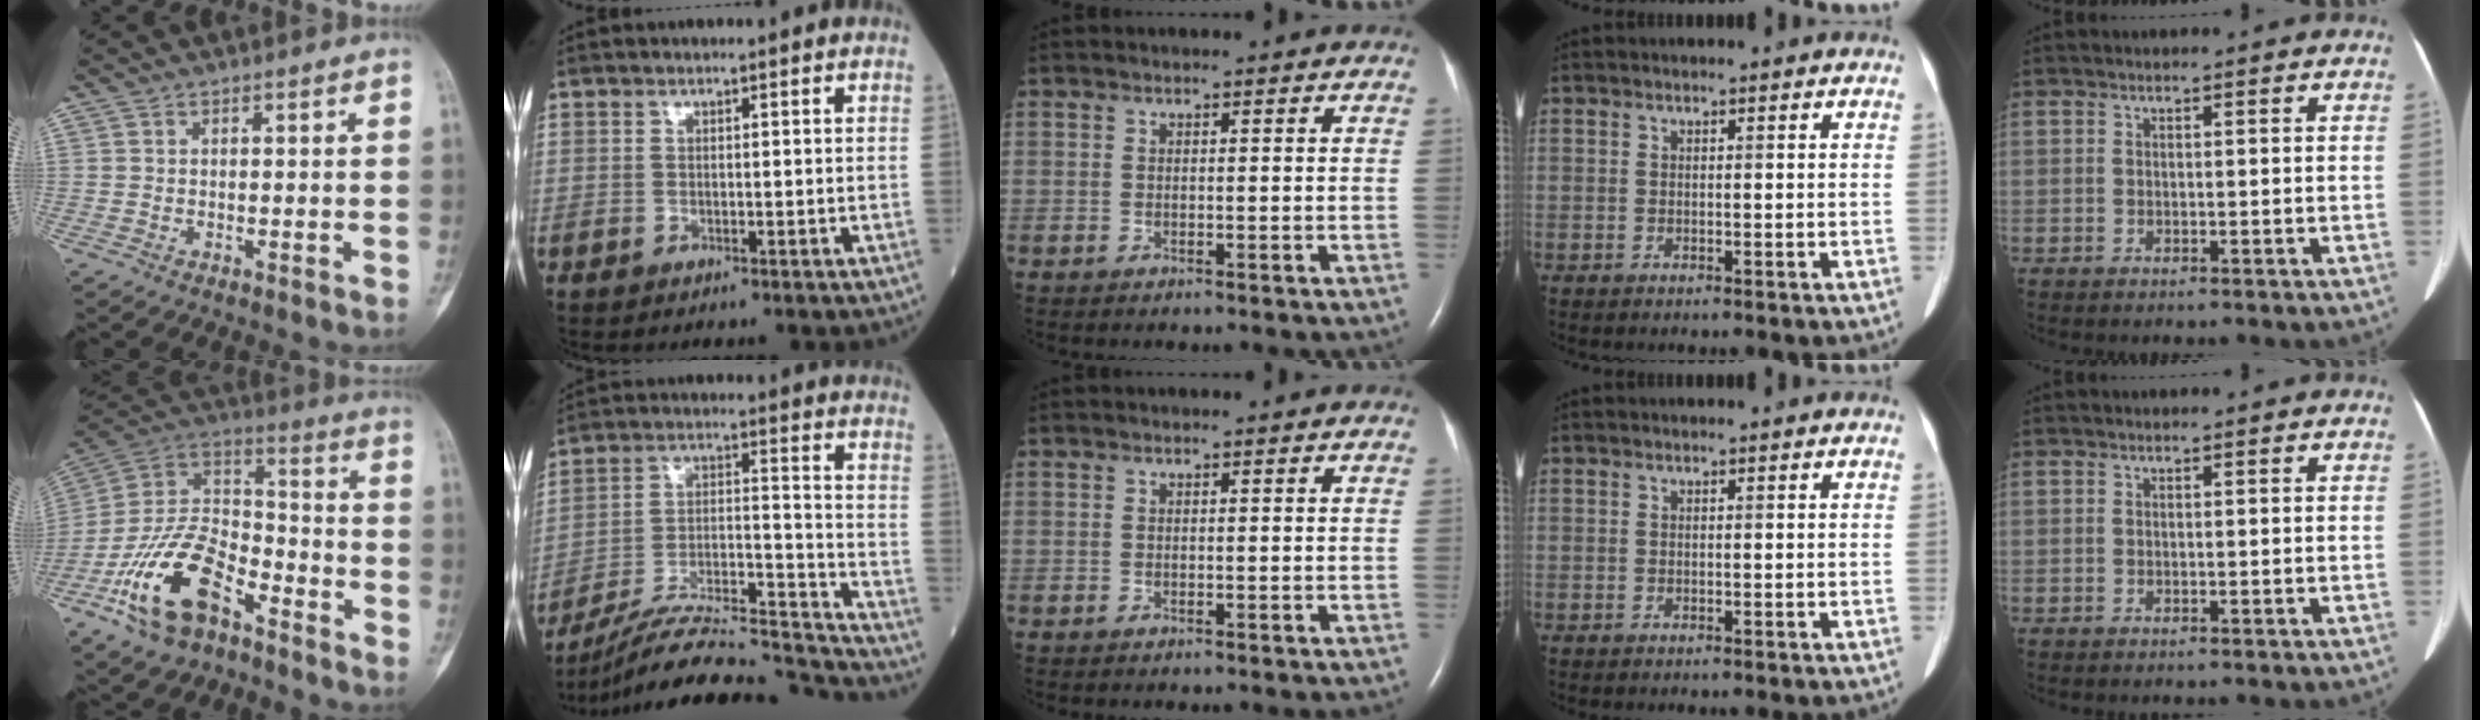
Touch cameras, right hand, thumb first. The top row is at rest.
{"thumb": {"total": 19.7, "force": [-10.9, 10.0, 13.0], "torque": [-0.236, 0.077, -0.203]}, "index": {"total": 23.8, "force": [-22.7, -0.2, 7.0], "torque": [-0.106, 0.005, -0.351]}}